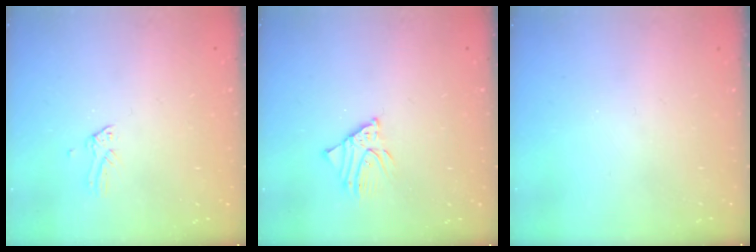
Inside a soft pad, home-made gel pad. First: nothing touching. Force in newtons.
{"total": 3.2, "press": 3.2, "slide": 0.3}
{"total": 0.0}